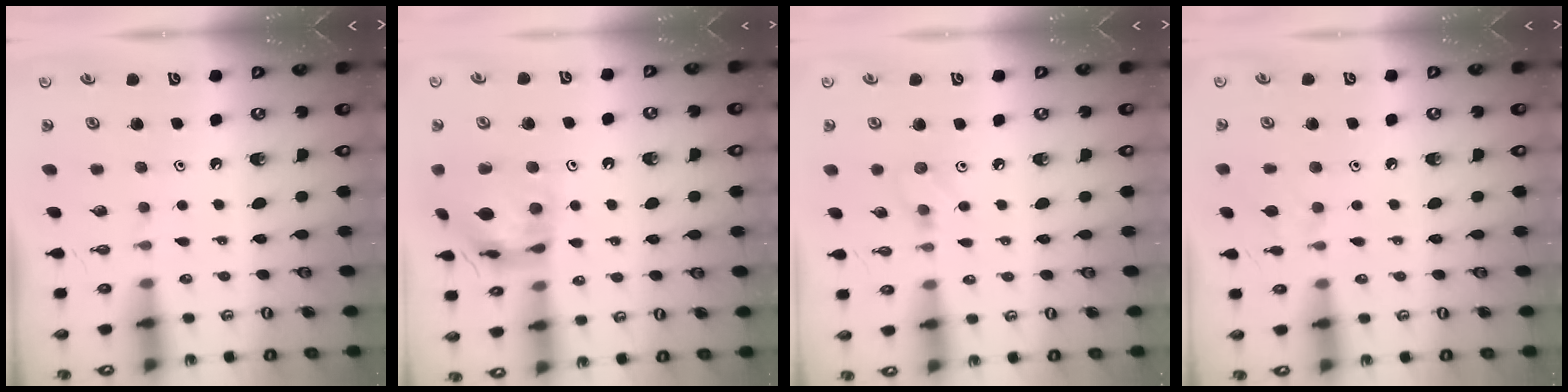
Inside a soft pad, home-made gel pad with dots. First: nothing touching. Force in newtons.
{"total": 13.6, "press": 13.5, "slide": 1.5}
{"total": 5.0, "press": 5.0, "slide": 0.6}
{"total": 5.3, "press": 5.2, "slide": 0.9}